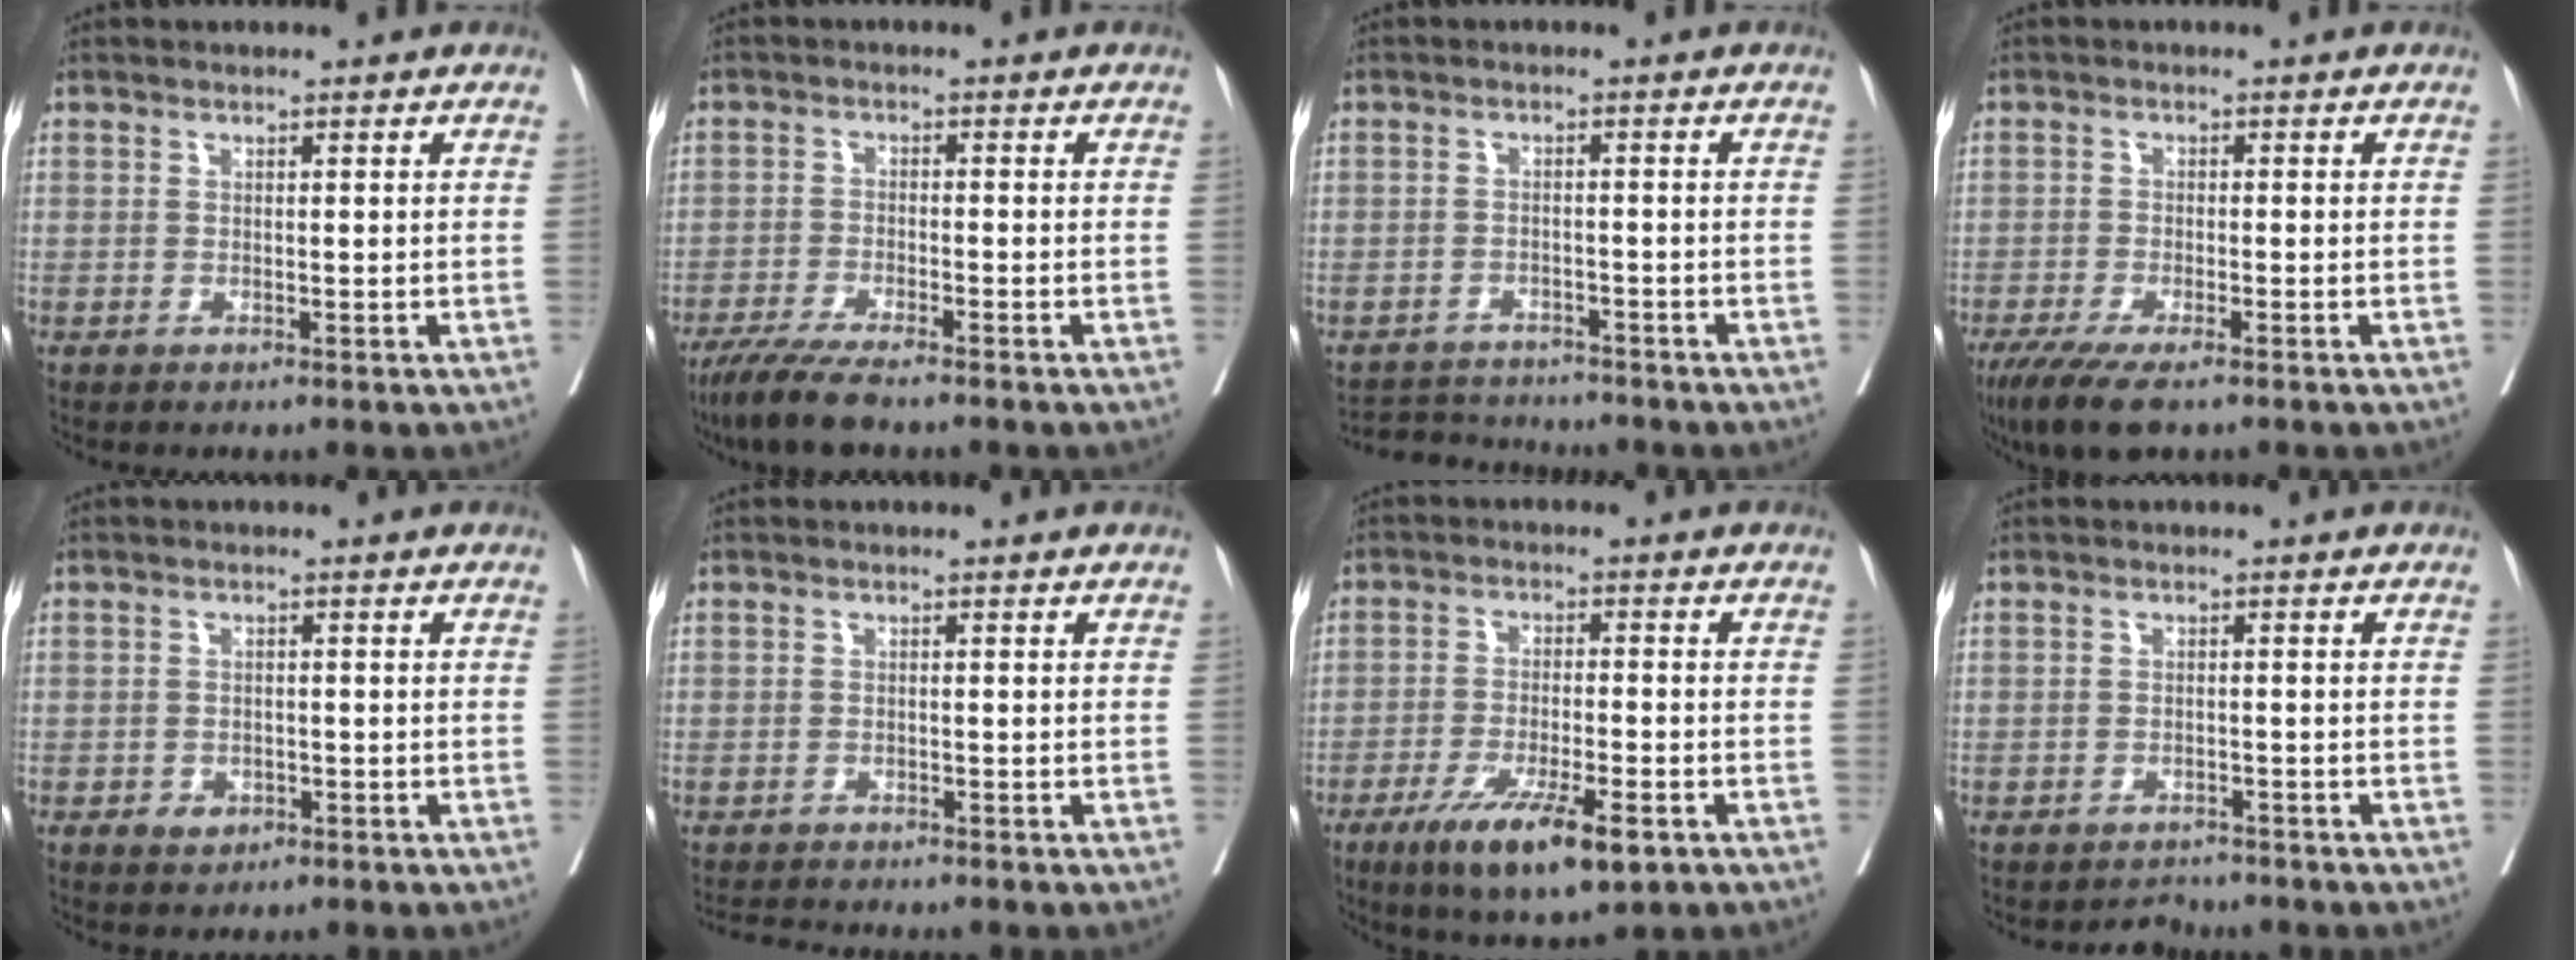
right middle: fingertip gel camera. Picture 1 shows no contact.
{"total": 6.7, "force": [-5.4, 0.2, 4.0], "torque": [-0.068, -0.019, -0.096]}
{"total": 5.2, "force": [-5.2, 0.6, -0.3], "torque": [0.005, 0.004, -0.084]}
{"total": 7.2, "force": [-5.1, 1.5, 4.9], "torque": [-0.080, -0.018, -0.084]}
{"total": 2.0, "force": [-1.0, 1.5, 0.8], "torque": [-0.010, 0.004, -0.009]}
{"total": 2.4, "force": [-2.4, -0.1, -0.1], "torque": [0.004, -0.013, -0.040]}
{"total": 10.6, "force": [-5.9, 2.1, 8.5], "torque": [-0.148, -0.022, -0.091]}
{"total": 2.4, "force": [-2.3, 0.6, -0.6], "torque": [0.007, -0.006, -0.036]}